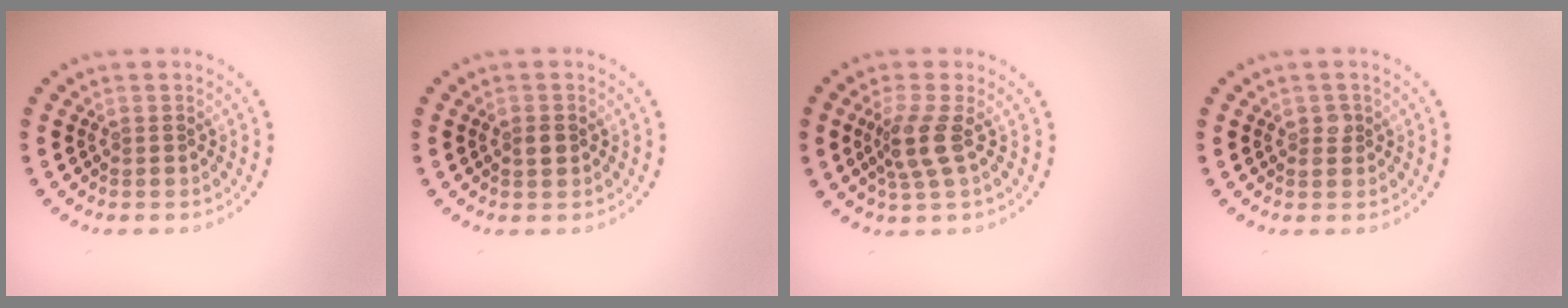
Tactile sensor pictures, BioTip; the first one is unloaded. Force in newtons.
{"total": 1.1, "press": 1.1, "slide": 0.1}
{"total": 2.6, "press": 2.1, "slide": 1.6}
{"total": 1.1, "press": 1.1, "slide": 0.1}